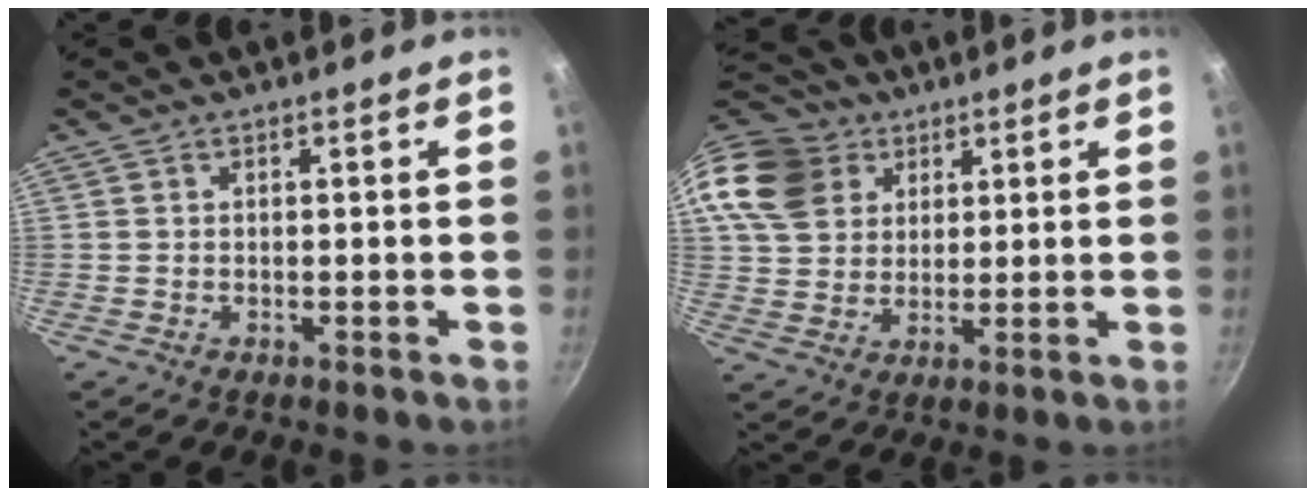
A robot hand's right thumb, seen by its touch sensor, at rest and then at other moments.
{"total": 15.6, "force": [7.6, 11.9, 6.7], "torque": [-0.118, -0.001, 0.144]}